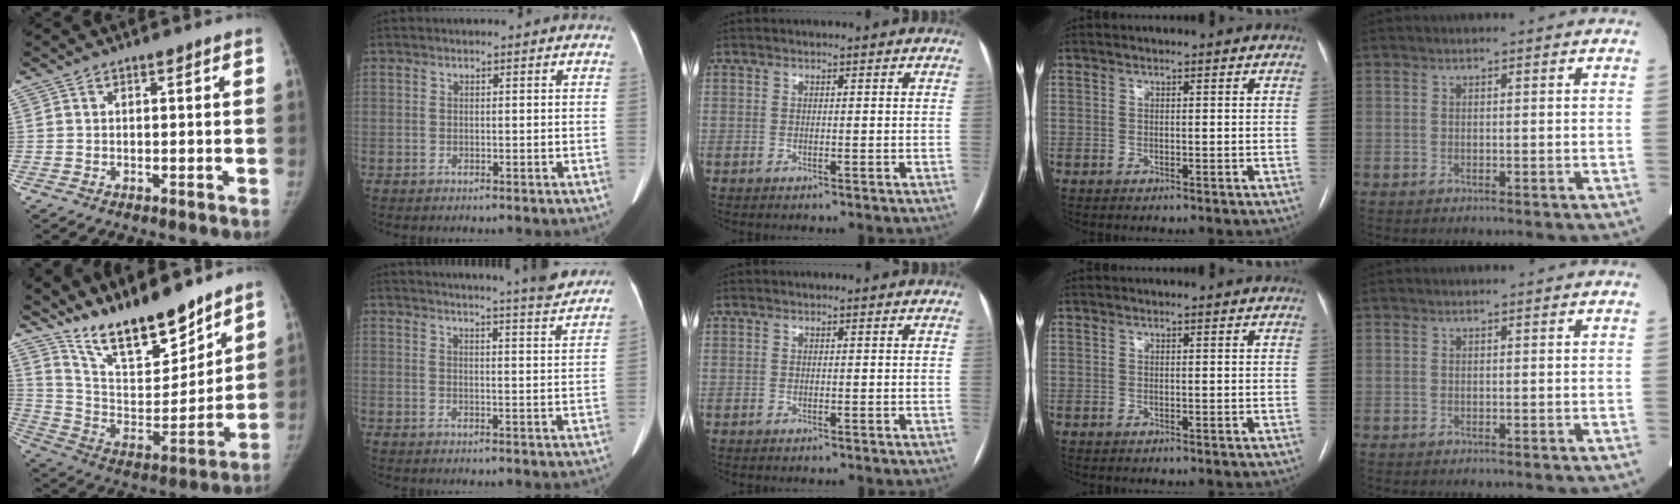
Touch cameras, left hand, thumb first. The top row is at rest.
{"thumb": {"total": 18.3, "force": [15.1, 5.1, 8.8], "torque": [-0.106, -0.098, 0.274]}, "index": {"total": 15.2, "force": [14.1, -0.6, 5.5], "torque": [-0.087, -0.034, 0.168]}}